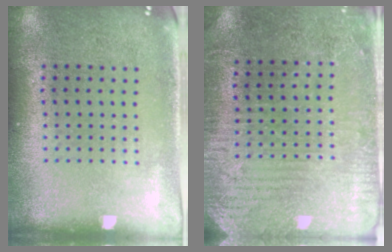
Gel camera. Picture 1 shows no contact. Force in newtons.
{"total": 2.9, "press": 2.8, "slide": 0.6}